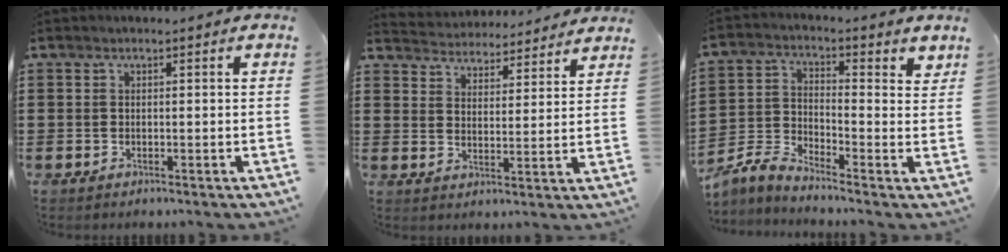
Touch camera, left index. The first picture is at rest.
{"total": 4.1, "force": [4.0, 0.1, -0.6], "torque": [-0.012, -0.030, 0.067]}
{"total": 3.2, "force": [-2.6, 0.8, 1.6], "torque": [-0.053, -0.012, -0.062]}